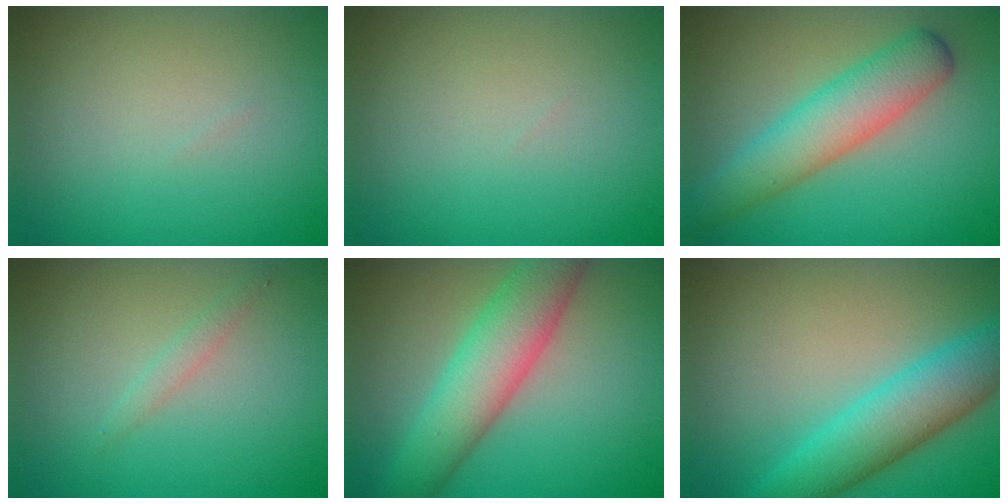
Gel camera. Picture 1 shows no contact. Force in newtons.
{"total": 0.0}
{"total": 5.5, "press": 5.5, "slide": 0.2}
{"total": 1.0, "press": 1.0, "slide": 0.0}
{"total": 6.9, "press": 6.9, "slide": 0.1}
{"total": 6.3, "press": 6.3, "slide": 0.0}